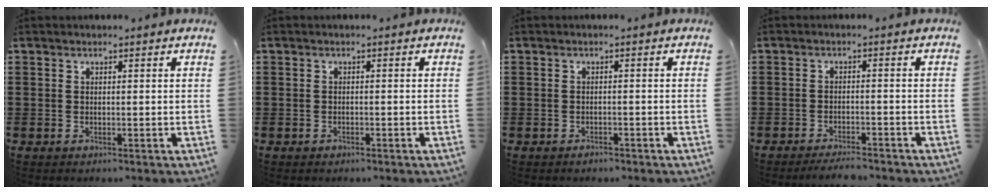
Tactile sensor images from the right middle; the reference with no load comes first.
{"total": 0.6, "force": [-0.5, 0.3, 0.1], "torque": [-0.003, 0.001, -0.011]}
{"total": 0.9, "force": [-0.8, 0.3, 0.1], "torque": [-0.004, 0.002, -0.019]}
{"total": 2.6, "force": [-2.5, 0.2, 0.7], "torque": [-0.013, 0.003, -0.050]}